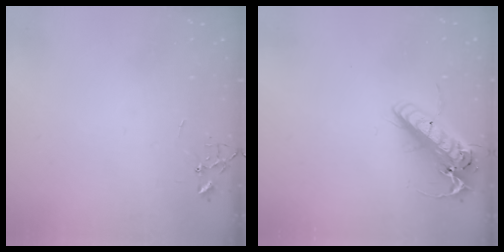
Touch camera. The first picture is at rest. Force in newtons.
{"total": 18.3, "press": 18.0, "slide": 3.3}